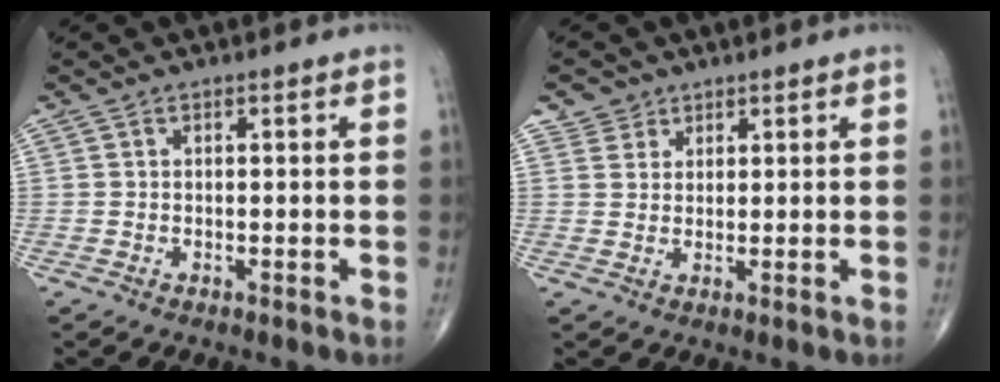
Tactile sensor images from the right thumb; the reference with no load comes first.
{"total": 2.9, "force": [1.9, 2.2, -0.2], "torque": [0.022, -0.007, 0.028]}